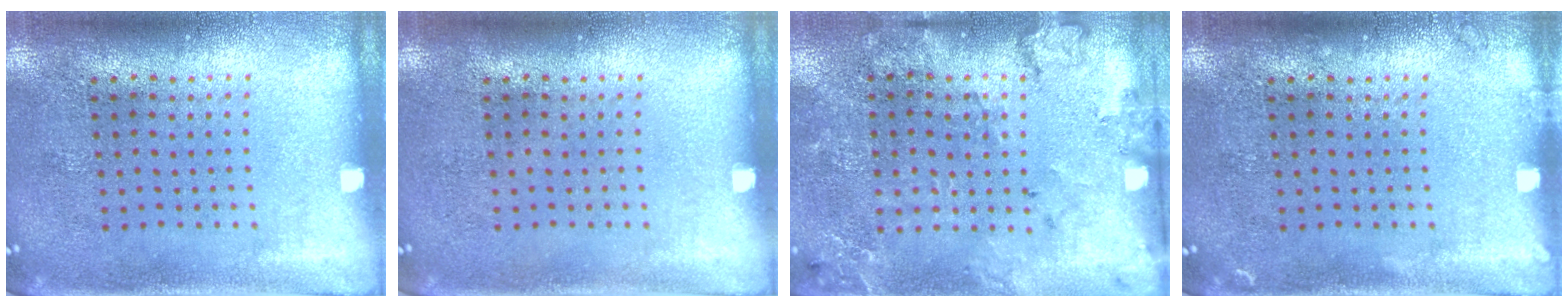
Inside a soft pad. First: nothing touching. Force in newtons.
{"total": 0.0}
{"total": 1.8, "press": 1.7, "slide": 0.5}
{"total": 0.7, "press": 0.7, "slide": 0.1}